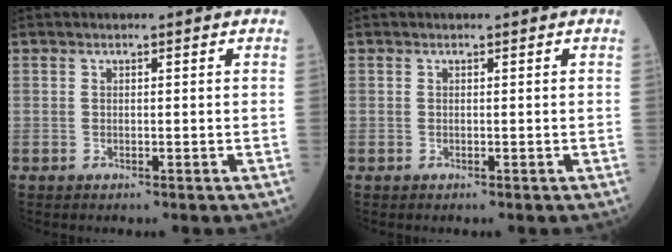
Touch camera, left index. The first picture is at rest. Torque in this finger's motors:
{"motor_torque": [0.00, 0.00, 0.00, 0.00]}